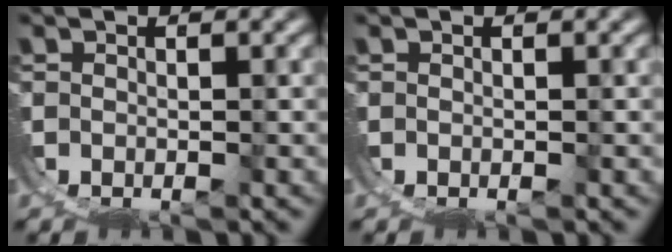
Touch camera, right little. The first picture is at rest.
{"total": 0.0}